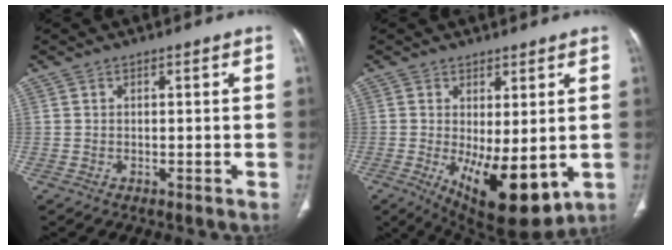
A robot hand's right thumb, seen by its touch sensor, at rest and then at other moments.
{"total": 12.9, "force": [-2.2, 5.2, 11.6], "torque": [-0.171, -0.026, -0.011]}